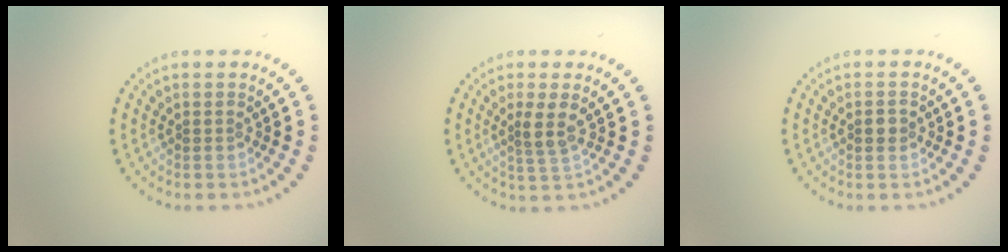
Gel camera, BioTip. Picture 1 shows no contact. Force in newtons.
{"total": 2.2, "press": 1.7, "slide": 1.4}
{"total": 1.2, "press": 1.2, "slide": 0.1}